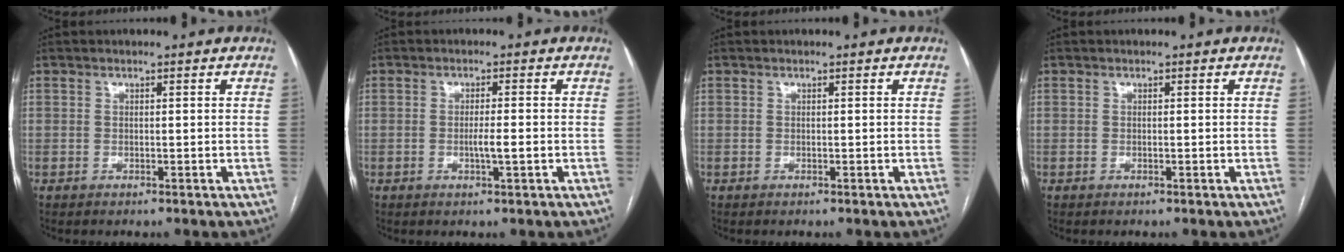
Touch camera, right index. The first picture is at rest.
{"total": 2.6, "force": [-0.6, 0.0, 2.5], "torque": [-0.045, -0.002, -0.011]}
{"total": 0.0}
{"total": 0.0}